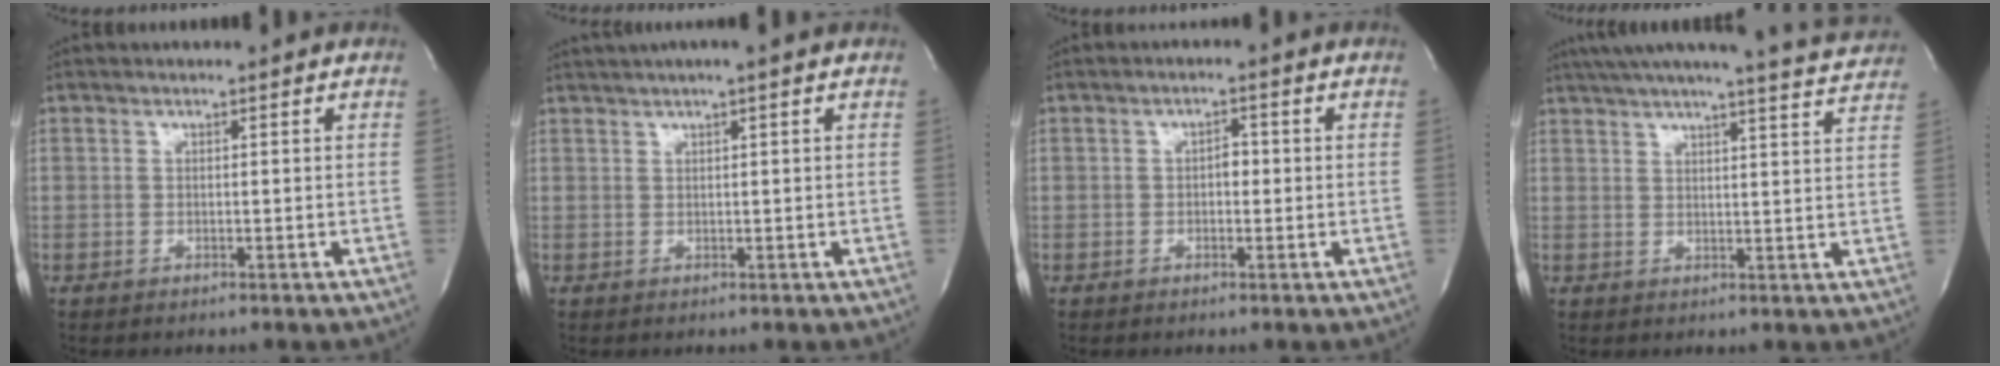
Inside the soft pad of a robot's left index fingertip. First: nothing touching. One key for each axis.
{"total": 3.7, "fx": 2.6, "fy": -0.5, "fz": 2.5, "tx": -0.046, "ty": 0.020, "tz": 0.049}
{"total": 1.9, "fx": -0.2, "fy": 1.0, "fz": 1.6, "tx": -0.021, "ty": 0.005, "tz": -0.004}
{"total": 17.3, "fx": 16.1, "fy": -0.1, "fz": 6.4, "tx": -0.101, "ty": -0.021, "tz": 0.198}